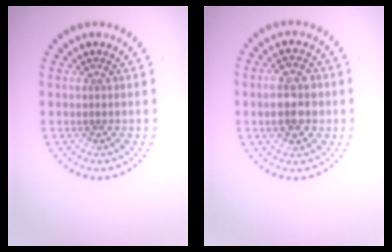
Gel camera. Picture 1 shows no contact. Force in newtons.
{"total": 4.3, "press": 4.3, "slide": 0.4}